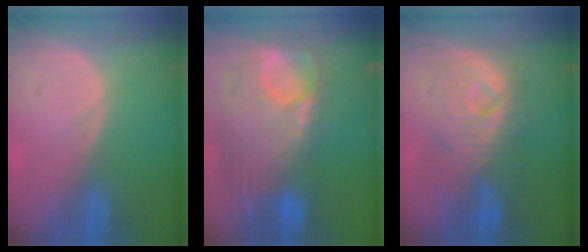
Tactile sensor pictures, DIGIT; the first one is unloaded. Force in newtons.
{"total": 12.7, "press": 10.7, "slide": 6.7}
{"total": 8.8, "press": 8.7, "slide": 1.6}